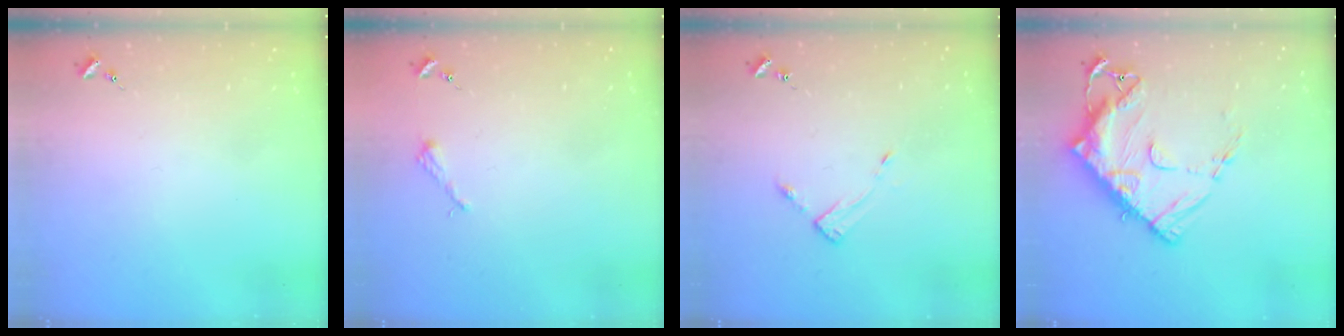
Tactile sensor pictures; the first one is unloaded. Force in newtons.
{"total": 2.2, "press": 2.2, "slide": 0.3}
{"total": 4.6, "press": 4.6, "slide": 0.4}
{"total": 16.9, "press": 16.8, "slide": 1.6}